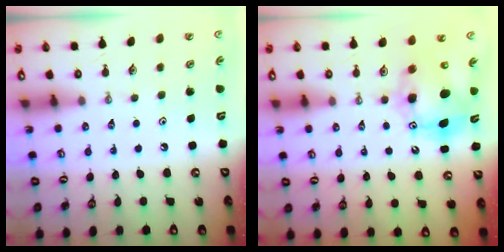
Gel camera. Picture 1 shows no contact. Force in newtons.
{"total": 10.8, "press": 10.5, "slide": 2.6}